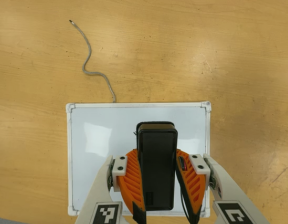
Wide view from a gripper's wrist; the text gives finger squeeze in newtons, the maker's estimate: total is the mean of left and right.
{"total": 6.3, "left": 5.6, "right": 7.1}